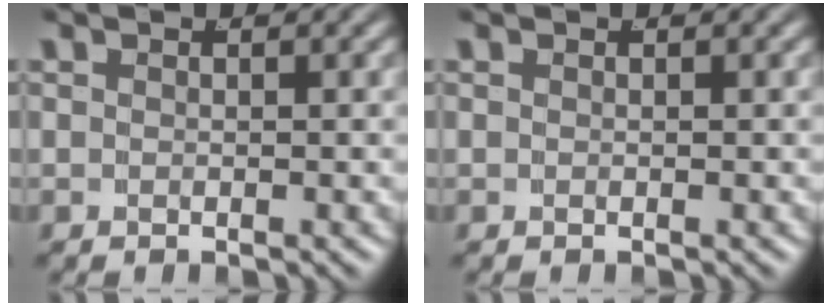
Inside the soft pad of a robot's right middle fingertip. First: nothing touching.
{"total": 0.0}